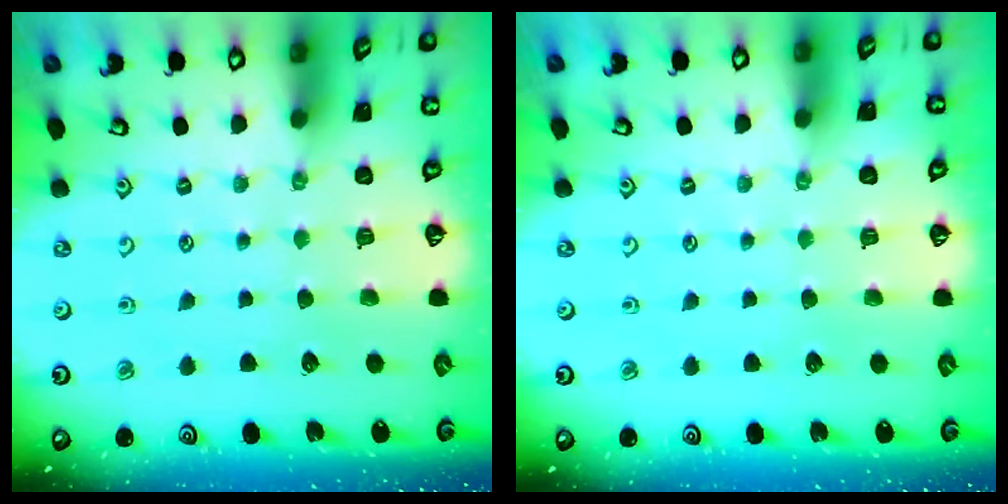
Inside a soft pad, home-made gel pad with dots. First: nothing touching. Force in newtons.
{"total": 0.0}